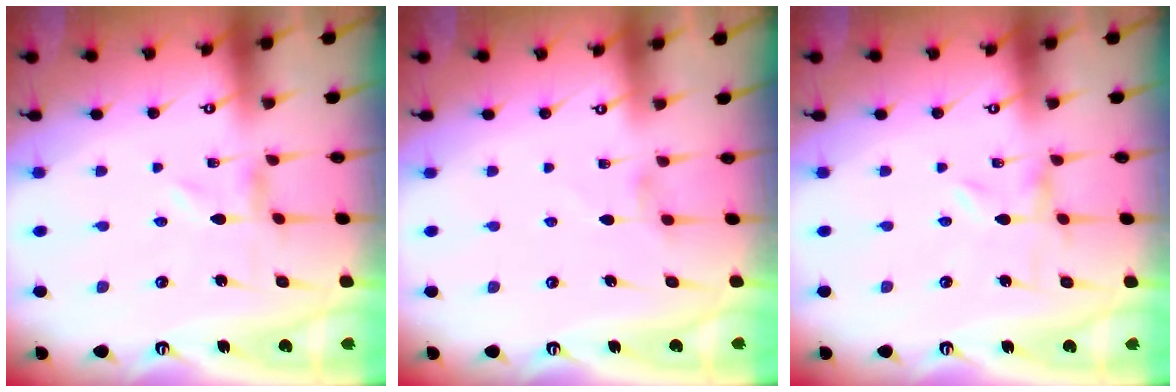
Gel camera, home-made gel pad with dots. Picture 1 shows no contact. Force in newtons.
{"total": 0.9, "press": 0.9, "slide": 0.3}
{"total": 0.0}